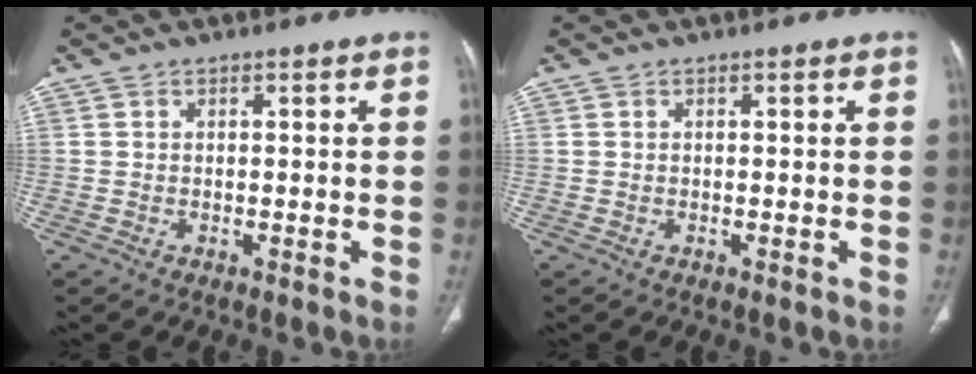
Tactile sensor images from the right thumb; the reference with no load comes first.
{"total": 0.0}